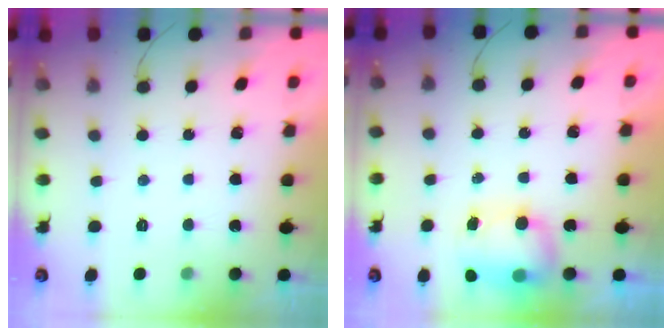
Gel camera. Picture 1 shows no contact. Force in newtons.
{"total": 7.9, "press": 7.7, "slide": 1.9}